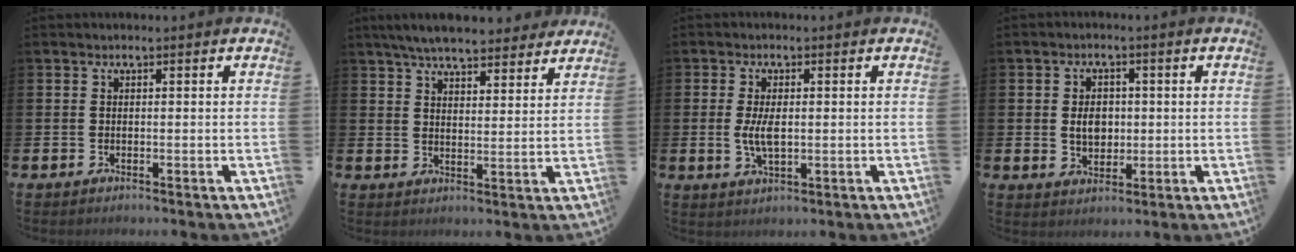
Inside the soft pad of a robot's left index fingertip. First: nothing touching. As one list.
[{"total": 6.9, "force": [6.5, 1.0, 1.8], "torque": [-0.045, -0.031, 0.118]}, {"total": 4.0, "force": [0.2, 1.8, 3.5], "torque": [-0.076, 0.003, -0.001]}, {"total": 3.7, "force": [0.3, 2.8, 2.3], "torque": [-0.036, 0.006, 0.000]}]